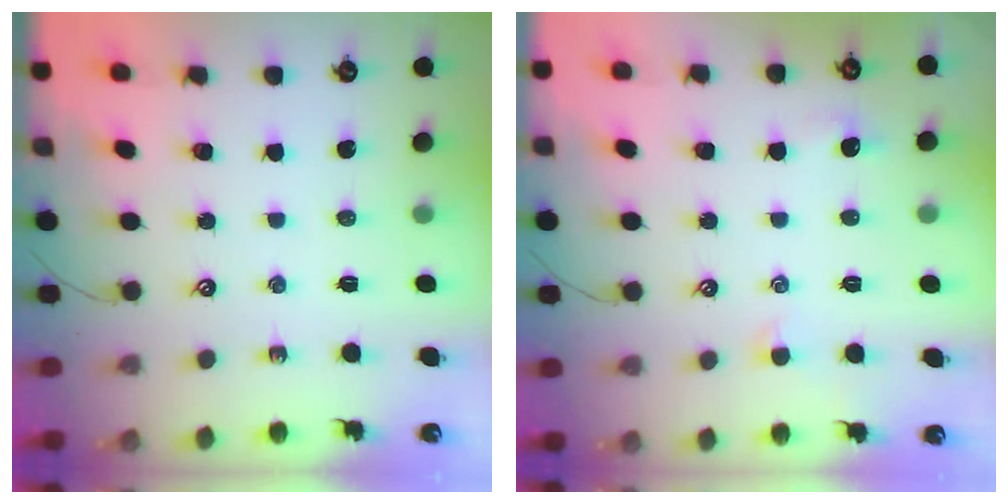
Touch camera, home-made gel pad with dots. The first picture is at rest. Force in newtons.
{"total": 1.0, "press": 0.9, "slide": 0.6}